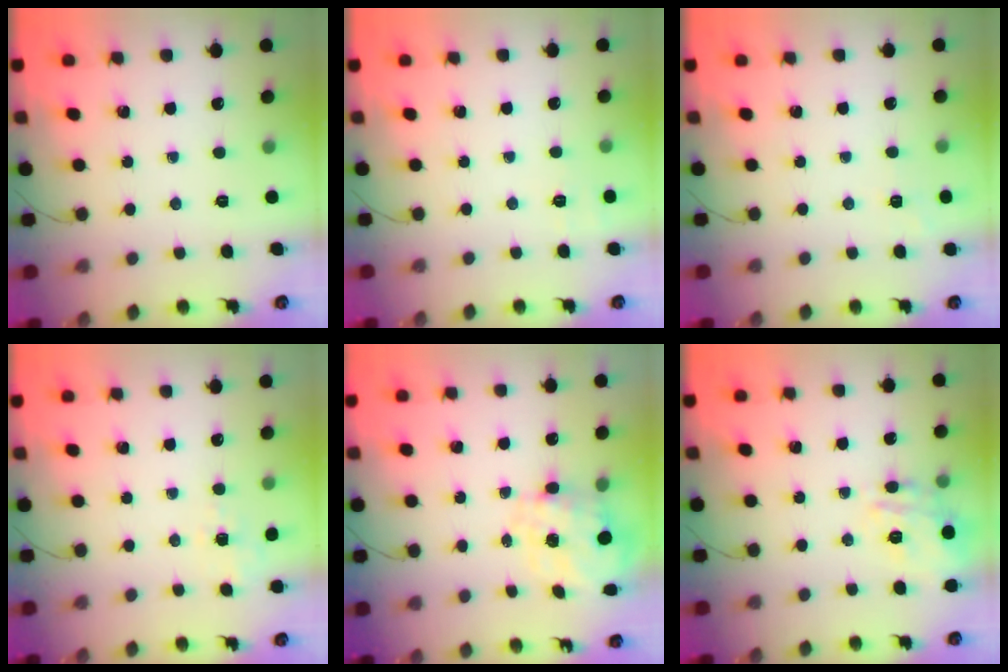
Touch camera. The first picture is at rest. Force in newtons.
{"total": 6.4, "press": 6.1, "slide": 1.9}
{"total": 3.5, "press": 3.2, "slide": 1.5}
{"total": 1.9, "press": 1.1, "slide": 1.6}
{"total": 7.9, "press": 7.8, "slide": 1.0}
{"total": 15.2, "press": 15.2, "slide": 0.6}